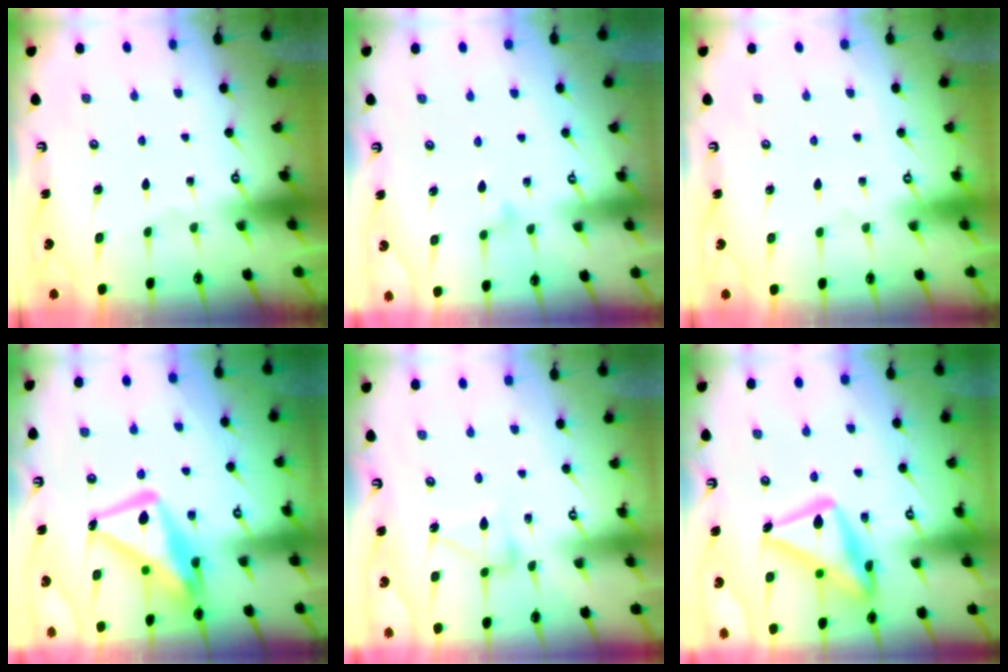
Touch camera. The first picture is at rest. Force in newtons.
{"total": 6.6, "press": 6.6, "slide": 0.4}
{"total": 3.8, "press": 3.8, "slide": 0.1}
{"total": 16.6, "press": 16.5, "slide": 1.5}
{"total": 9.5, "press": 9.5, "slide": 0.5}
{"total": 21.2, "press": 21.2, "slide": 1.4}